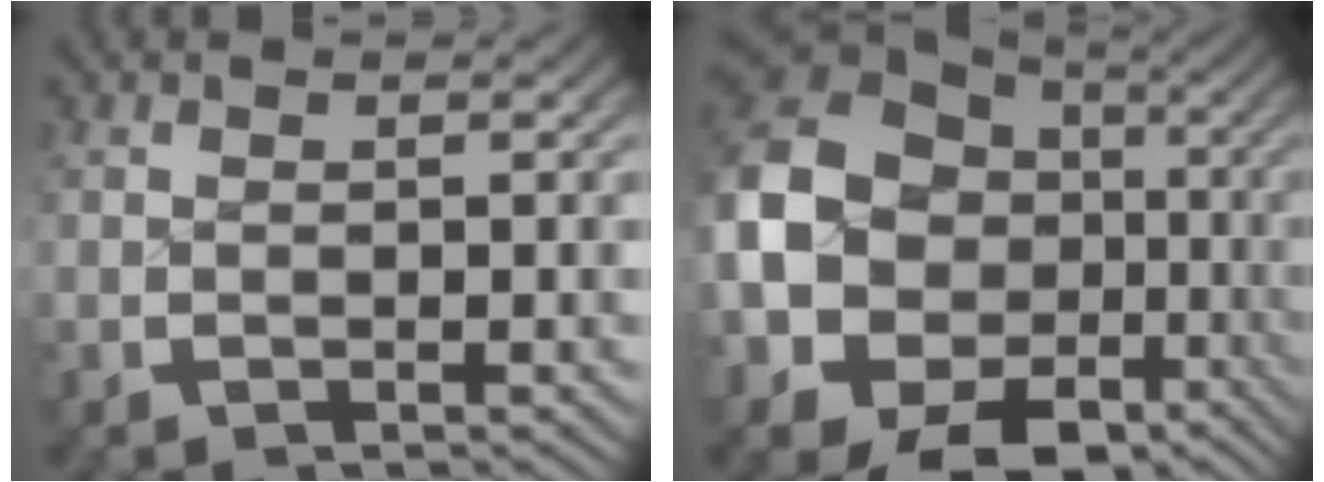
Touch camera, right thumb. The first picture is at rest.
{"total": 16.3, "force": [-3.2, 13.0, 9.2], "torque": [-0.234, -0.078, -0.023]}